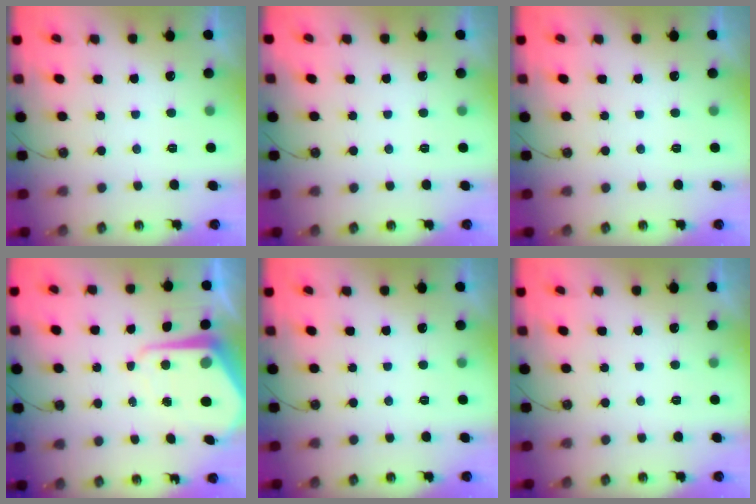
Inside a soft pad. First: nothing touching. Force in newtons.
{"total": 0.0}
{"total": 0.0}
{"total": 8.0, "press": 7.9, "slide": 0.6}
{"total": 0.0}
{"total": 0.0}